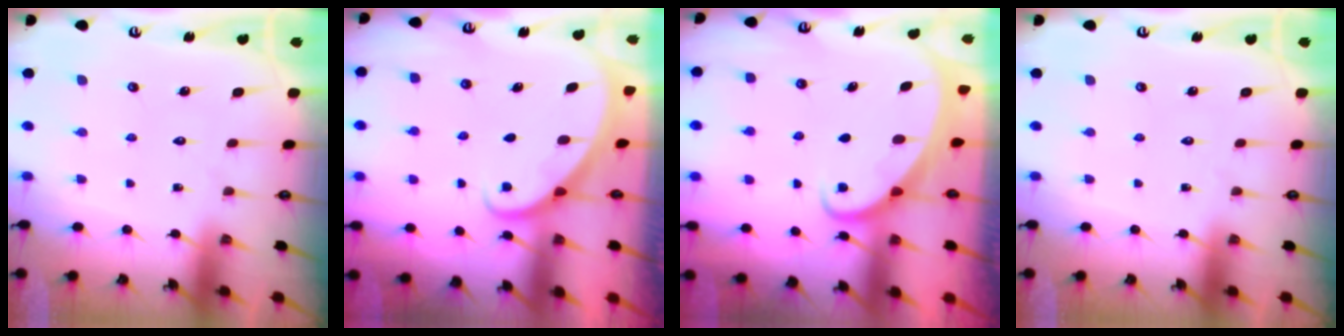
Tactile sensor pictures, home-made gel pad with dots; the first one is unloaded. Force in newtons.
{"total": 1.9, "press": 1.9, "slide": 0.1}
{"total": 1.7, "press": 1.7, "slide": 0.2}
{"total": 0.0}